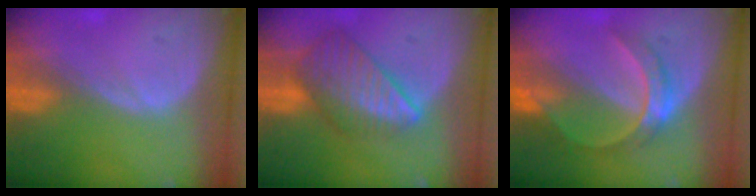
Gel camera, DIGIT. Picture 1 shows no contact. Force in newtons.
{"total": 8.6, "press": 7.5, "slide": 4.1}
{"total": 6.1, "press": 5.8, "slide": 1.8}